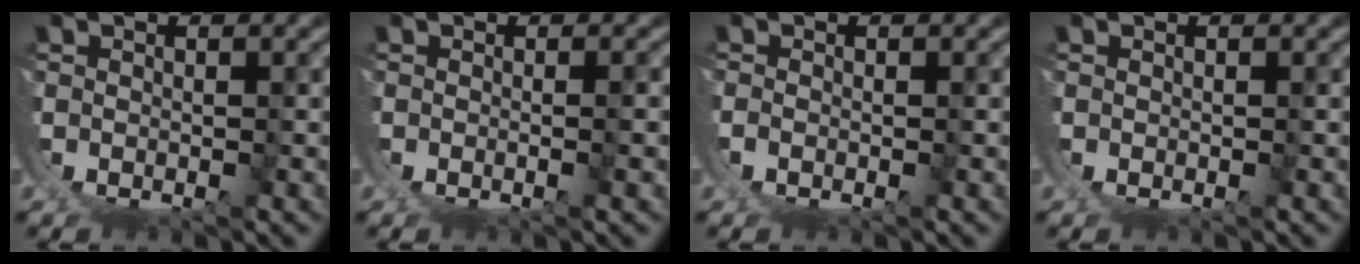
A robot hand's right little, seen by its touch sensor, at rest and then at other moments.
{"total": 1.3, "force": [0.1, -0.8, 1.0], "torque": [-0.022, -0.003, 0.007]}
{"total": 0.8, "force": [0.0, 0.6, 0.6], "torque": [-0.019, -0.001, 0.000]}
{"total": 0.0}